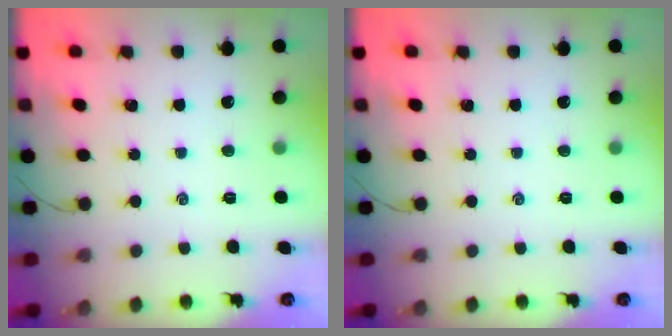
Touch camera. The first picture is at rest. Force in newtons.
{"total": 0.0}